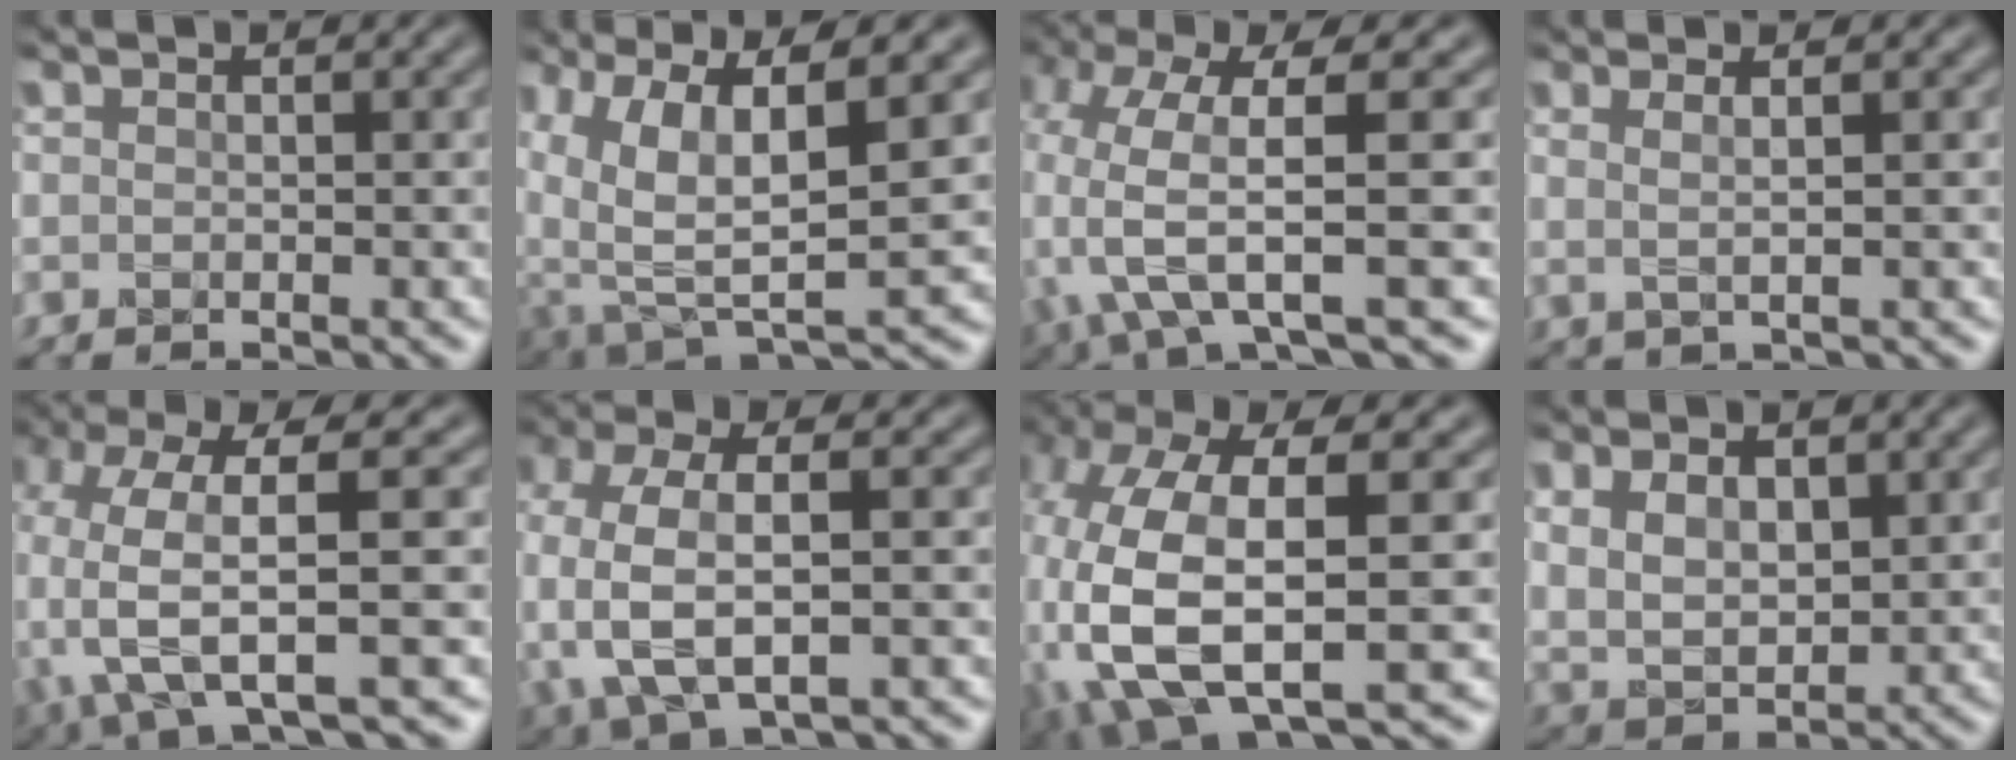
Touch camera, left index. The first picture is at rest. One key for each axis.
{"total": 9.5, "fx": 2.4, "fy": 3.9, "fz": 8.3, "tx": -0.169, "ty": -0.011, "tz": 0.051}
{"total": 8.4, "fx": -0.3, "fy": 3.2, "fz": 7.8, "tx": -0.173, "ty": -0.016, "tz": 0.000}
{"total": 1.8, "fx": 0.8, "fy": 0.5, "fz": 1.6, "tx": -0.028, "ty": 0.004, "tz": 0.005}
{"total": 8.6, "fx": -0.3, "fy": 3.4, "fz": 7.9, "tx": -0.166, "ty": -0.012, "tz": 0.001}
{"total": 7.9, "fx": -1.3, "fy": 4.2, "fz": 6.6, "tx": -0.149, "ty": 0.000, "tz": -0.028}
{"total": 12.3, "fx": -0.9, "fy": 5.8, "fz": 10.7, "tx": -0.250, "ty": -0.019, "tz": -0.007}
{"total": 5.1, "fx": 1.8, "fy": 3.2, "fz": 3.5, "tx": -0.072, "ty": -0.002, "tz": 0.036}